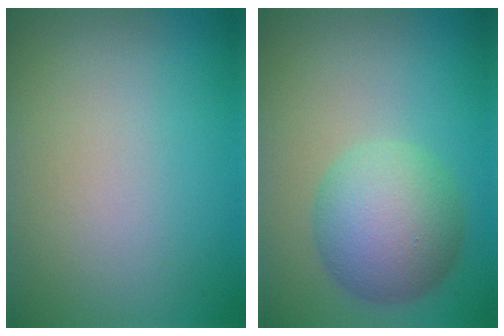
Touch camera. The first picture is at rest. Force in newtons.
{"total": 6.2, "press": 6.2, "slide": 0.1}